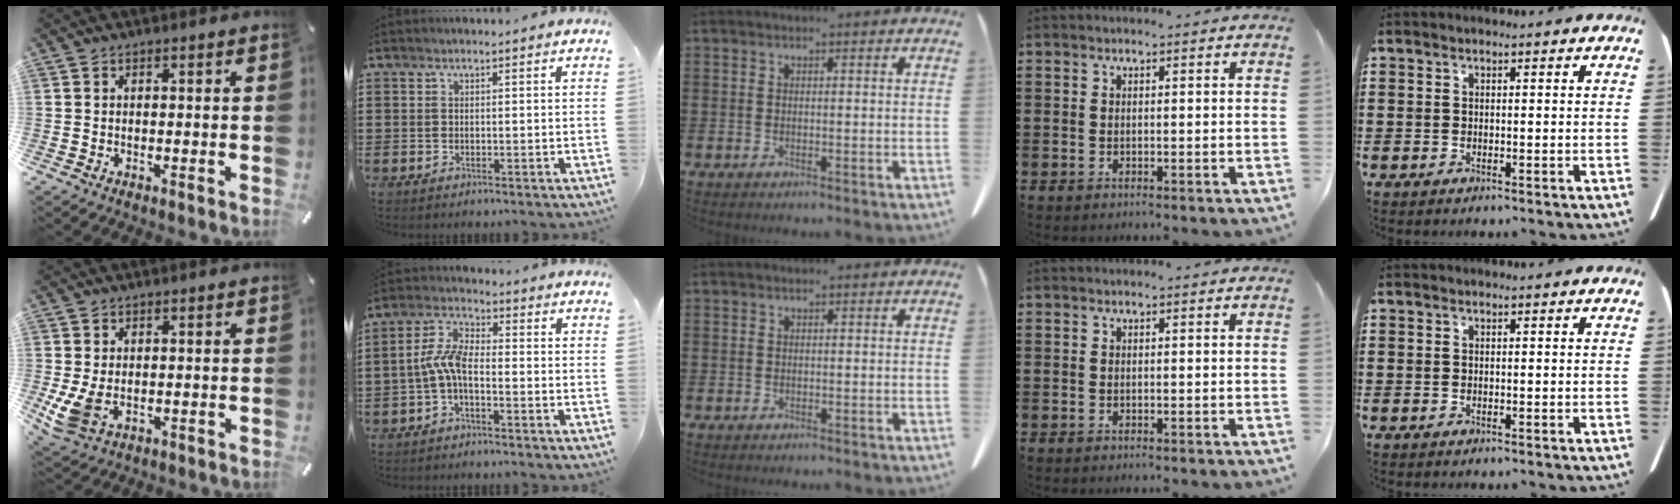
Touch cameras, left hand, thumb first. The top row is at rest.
{"thumb": {"total": 5.4, "force": [-0.3, 4.0, 3.6], "torque": [-0.090, -0.006, -0.008]}, "index": {"total": 5.8, "force": [-1.5, 2.1, 5.1], "torque": [-0.128, -0.002, -0.037]}}